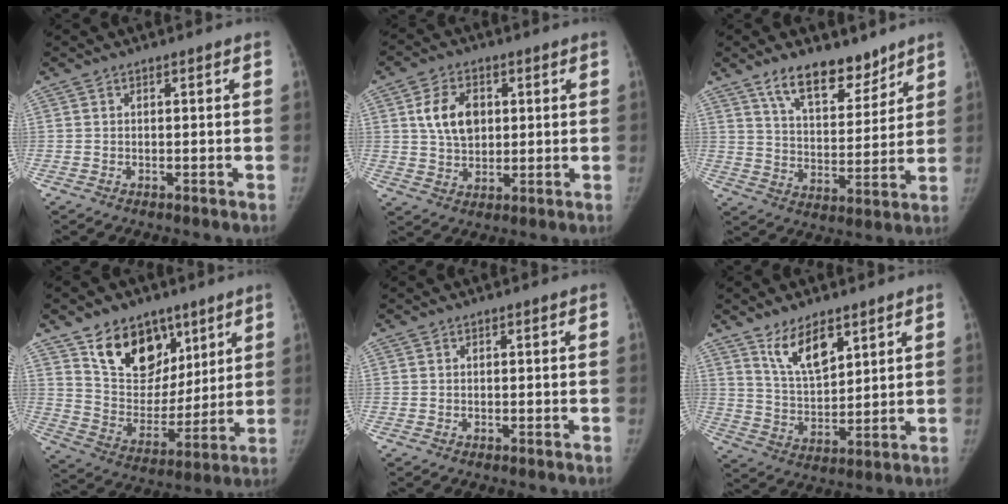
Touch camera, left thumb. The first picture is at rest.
{"total": 9.0, "force": [2.2, 6.2, 6.0], "torque": [-0.085, -0.009, 0.042]}
{"total": 12.9, "force": [9.4, 5.8, 6.7], "torque": [-0.074, -0.066, 0.163]}
{"total": 17.1, "force": [10.3, 11.2, 7.8], "torque": [-0.078, -0.058, 0.188]}
{"total": 0.0}
{"total": 9.9, "force": [6.2, 4.4, 6.4], "torque": [-0.093, -0.041, 0.122]}